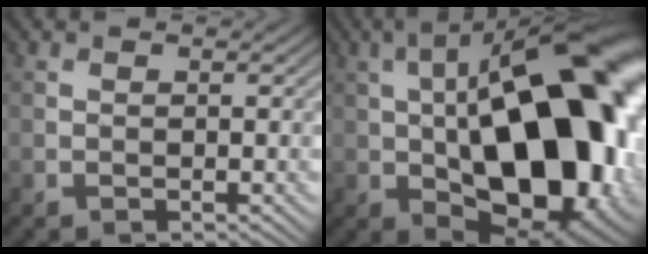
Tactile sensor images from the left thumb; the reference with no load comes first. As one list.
[{"total": 22.8, "force": [-0.3, 12.0, 19.4], "torque": [-0.290, -0.012, -0.016]}]